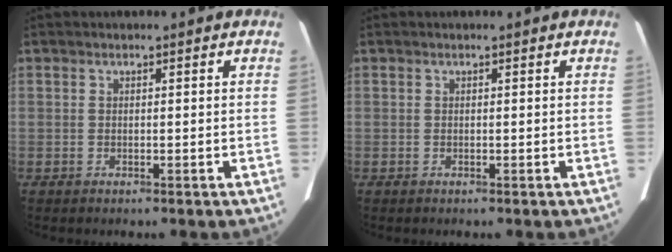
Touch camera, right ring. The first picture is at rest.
{"total": 0.0}